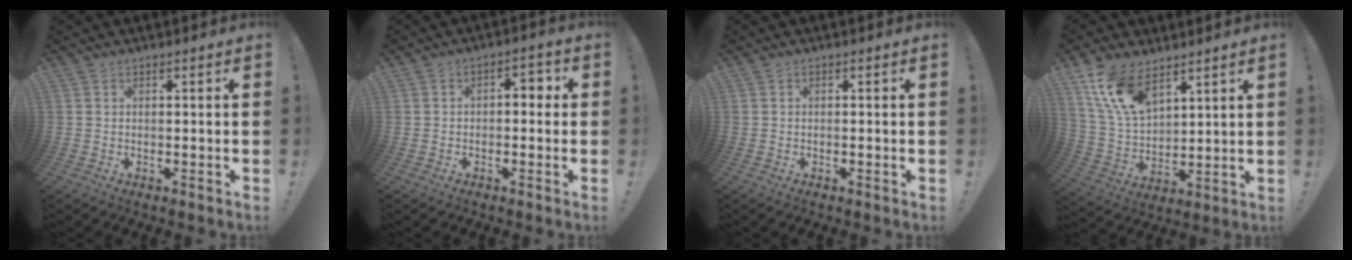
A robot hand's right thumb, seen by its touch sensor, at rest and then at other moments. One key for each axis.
{"total": 3.9, "fx": -0.9, "fy": 2.4, "fz": 2.9, "tx": -0.030, "ty": 0.005, "tz": -0.025}
{"total": 0.0}
{"total": 14.3, "fx": 9.3, "fy": 7.2, "fz": 8.1, "tx": -0.171, "ty": -0.047, "tz": 0.180}